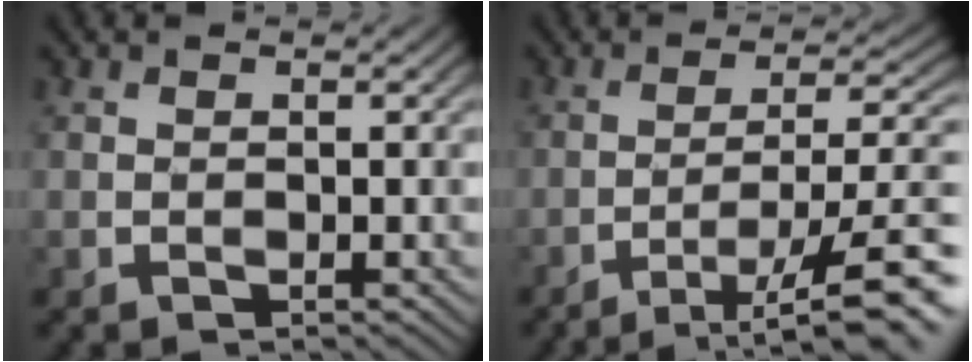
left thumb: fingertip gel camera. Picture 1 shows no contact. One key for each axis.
{"total": 12.2, "fx": -6.4, "fy": 2.6, "fz": 10.1, "tx": -0.147, "ty": 0.008, "tz": -0.092}